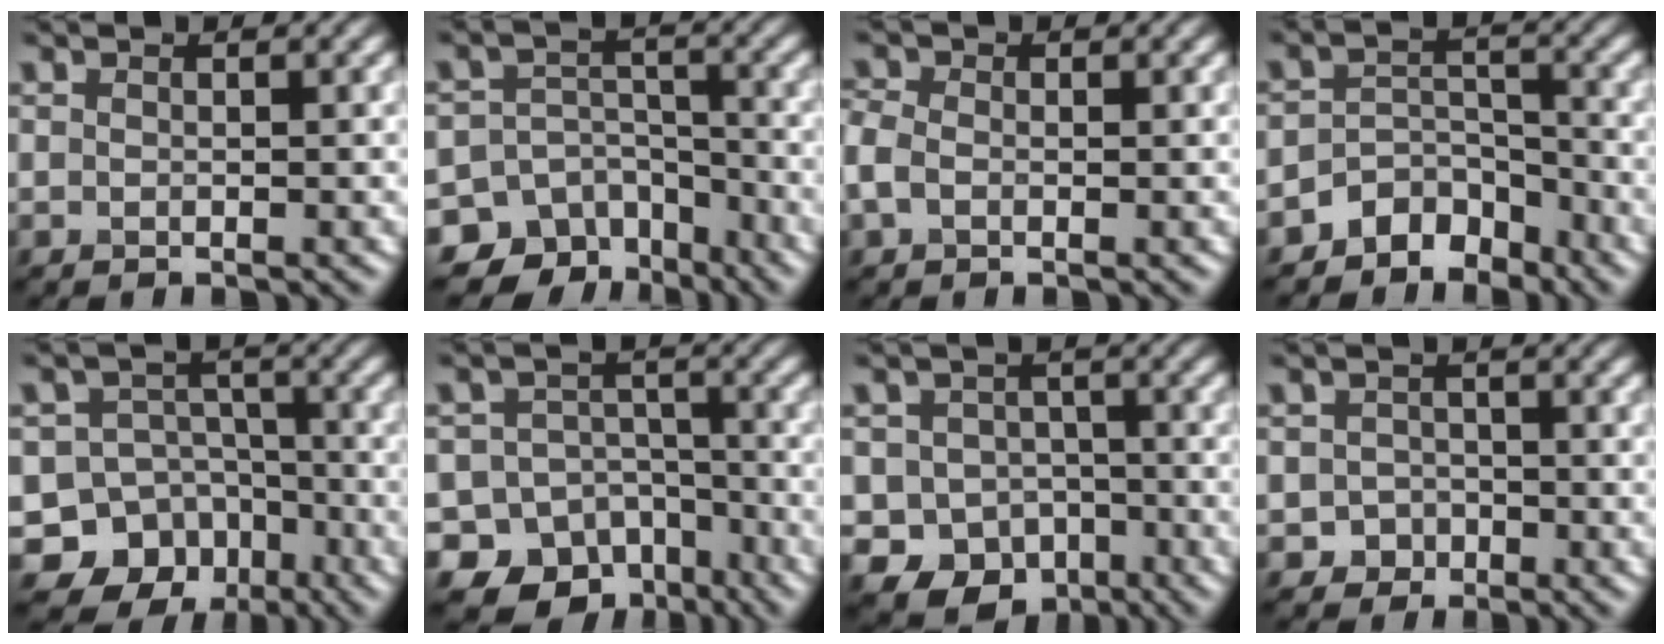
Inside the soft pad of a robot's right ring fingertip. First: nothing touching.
{"total": 10.6, "force": [-7.3, 7.4, 2.0], "torque": [-0.025, -0.006, -0.120]}
{"total": 1.8, "force": [-0.3, 1.4, 1.2], "torque": [-0.030, 0.006, -0.016]}
{"total": 4.4, "force": [-3.5, 2.4, 1.1], "torque": [-0.001, 0.002, -0.064]}
{"total": 12.0, "force": [-6.6, 9.6, 2.6], "torque": [-0.038, -0.026, -0.120]}
{"total": 13.2, "force": [-8.3, 9.7, 3.0], "torque": [-0.043, -0.032, -0.135]}
{"total": 8.1, "force": [-3.8, 6.6, 2.7], "torque": [-0.019, -0.017, -0.071]}
{"total": 1.8, "force": [-0.7, 1.6, 0.2], "torque": [0.008, 0.002, -0.016]}